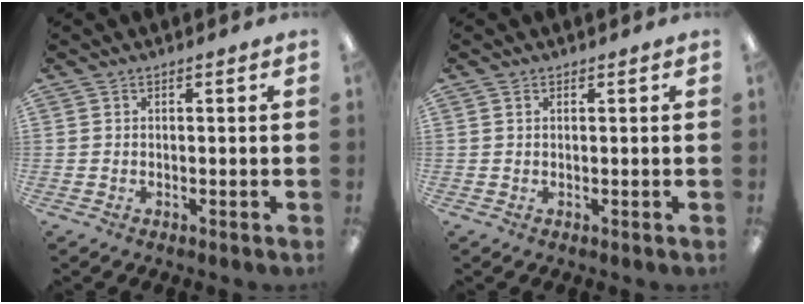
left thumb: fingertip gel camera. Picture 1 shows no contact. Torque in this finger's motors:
{"motor_torque": [0.01, -0.01, 0.19, -0.02, 0.00]}